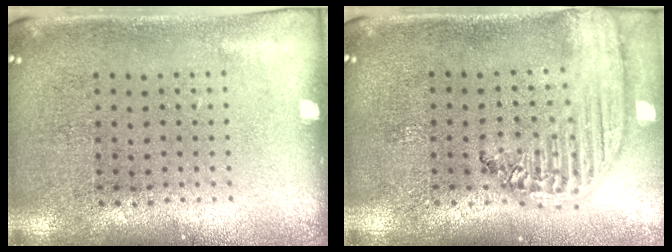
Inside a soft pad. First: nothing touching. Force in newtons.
{"total": 2.3, "press": 2.0, "slide": 1.2}